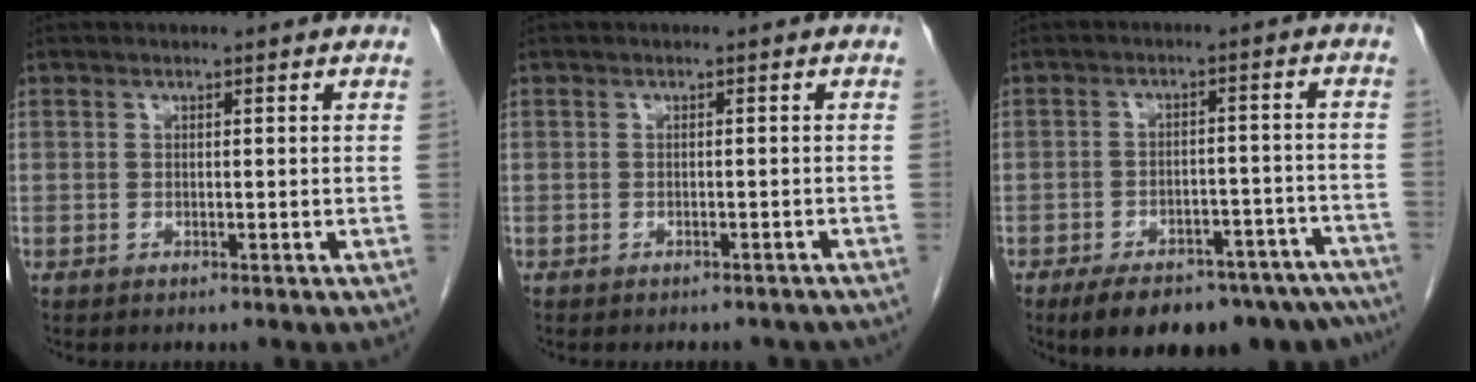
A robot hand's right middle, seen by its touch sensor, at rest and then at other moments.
{"total": 5.3, "force": [-4.8, 1.7, 1.5], "torque": [-0.018, 0.002, -0.048]}
{"total": 20.4, "force": [-16.6, 7.4, 9.2], "torque": [-0.087, 0.017, -0.208]}